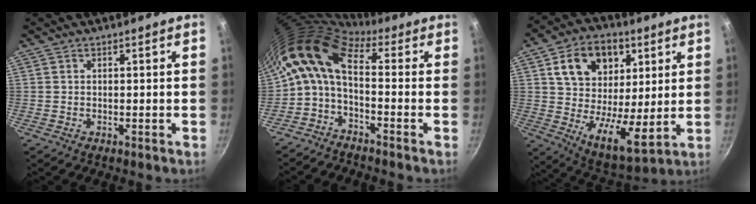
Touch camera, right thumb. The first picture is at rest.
{"total": 11.2, "force": [0.8, 5.5, 9.7], "torque": [-0.205, 0.025, 0.000]}
{"total": 19.5, "force": [6.7, 13.0, 12.9], "torque": [-0.180, -0.026, 0.111]}